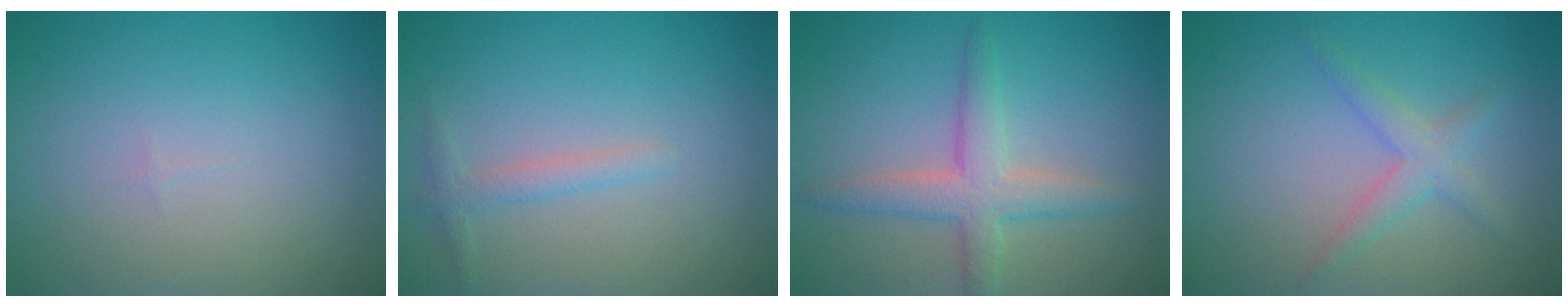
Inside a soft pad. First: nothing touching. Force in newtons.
{"total": 1.5, "press": 1.5, "slide": 0.0}
{"total": 3.7, "press": 3.7, "slide": 0.3}
{"total": 2.3, "press": 2.3, "slide": 0.1}